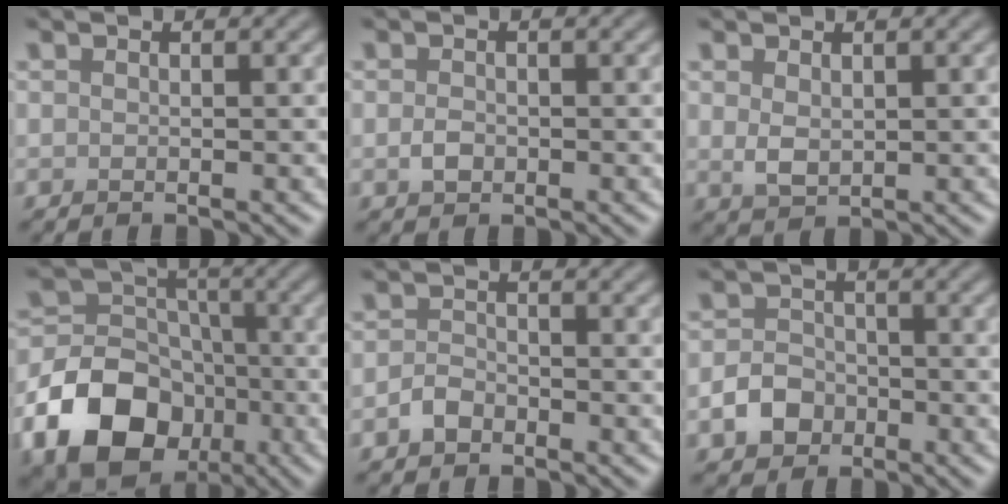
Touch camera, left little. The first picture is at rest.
{"total": 1.3, "force": [-0.3, 1.0, 0.9], "torque": [-0.018, -0.002, -0.008]}
{"total": 1.9, "force": [0.6, 1.2, 1.4], "torque": [-0.031, -0.002, 0.016]}
{"total": 11.8, "force": [-5.1, 8.8, 6.0], "torque": [-0.125, -0.006, -0.107]}
{"total": 1.7, "force": [-1.1, 1.1, 0.7], "torque": [-0.013, 0.004, -0.024]}
{"total": 3.1, "force": [-1.4, 2.4, 1.4], "torque": [-0.023, 0.002, -0.029]}